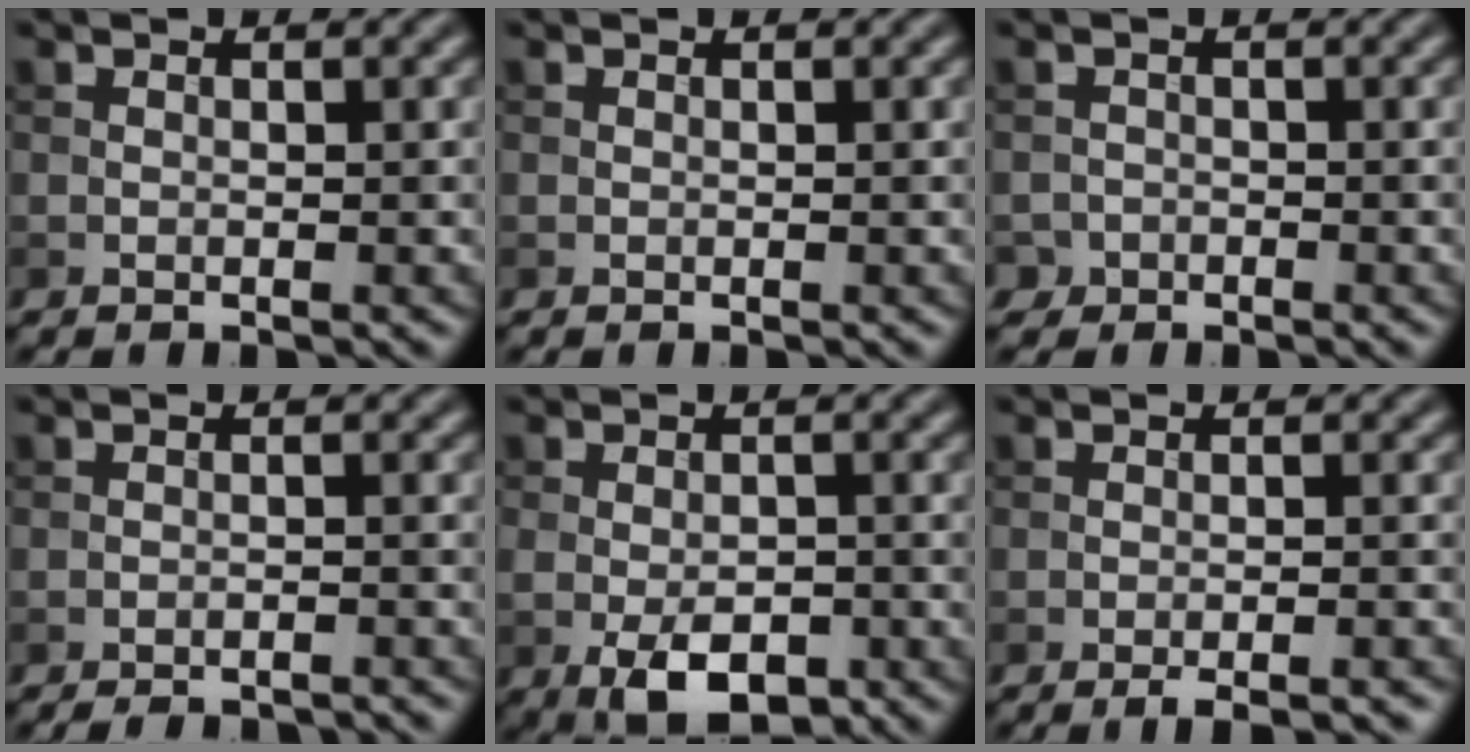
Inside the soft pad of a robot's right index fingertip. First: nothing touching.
{"total": 0.0}
{"total": 1.5, "force": [-1.0, 1.0, -0.2], "torque": [0.009, 0.005, -0.021]}
{"total": 3.3, "force": [-3.1, 0.5, 1.0], "torque": [-0.014, 0.000, -0.044]}
{"total": 5.9, "force": [-2.3, 3.3, 4.4], "torque": [-0.078, -0.014, -0.036]}
{"total": 2.7, "force": [-1.9, 0.5, 1.9], "torque": [-0.026, 0.002, -0.029]}